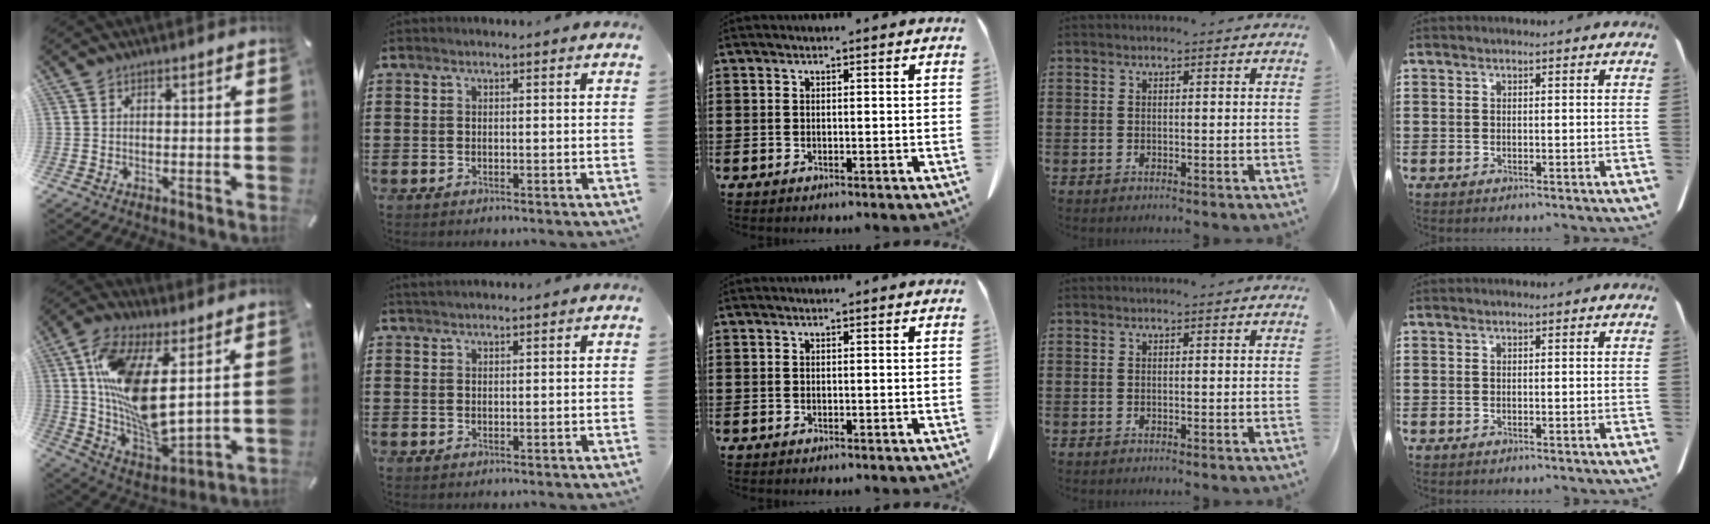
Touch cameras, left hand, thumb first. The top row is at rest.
{"thumb": {"total": 16.9, "force": [5.9, 7.3, 14.1], "torque": [-0.292, -0.035, 0.104]}, "index": {"total": 1.2, "force": [1.2, 0.1, 0.3], "torque": [-0.008, 0.001, 0.022]}}